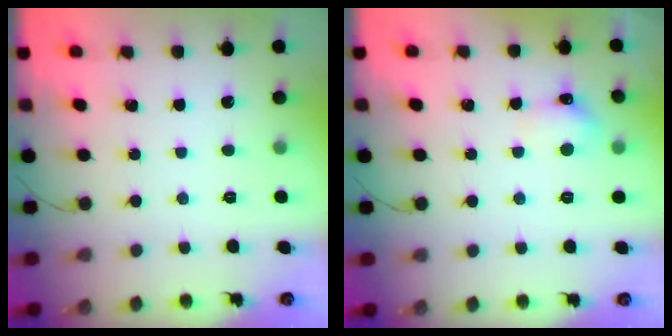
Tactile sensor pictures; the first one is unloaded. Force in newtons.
{"total": 5.8, "press": 5.6, "slide": 1.6}